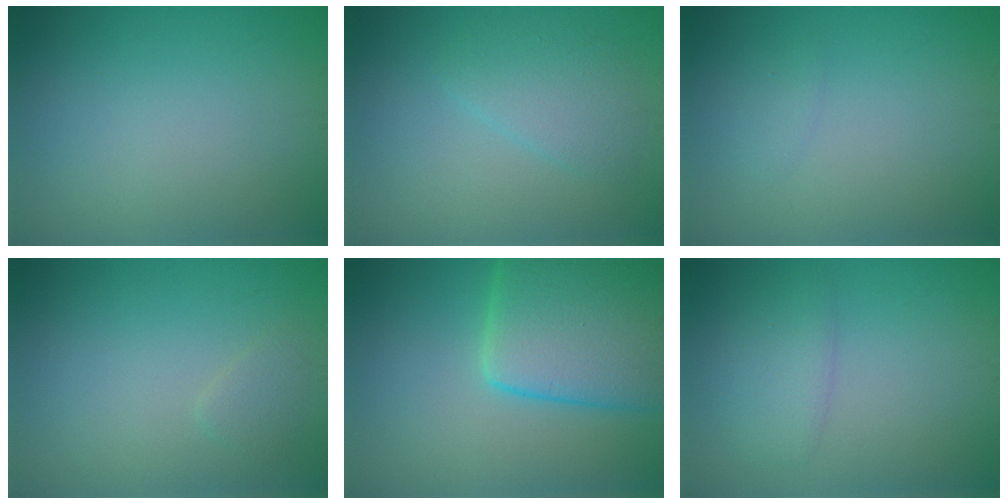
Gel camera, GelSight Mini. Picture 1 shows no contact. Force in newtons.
{"total": 2.8, "press": 2.7, "slide": 0.2}
{"total": 0.6, "press": 0.6, "slide": 0.0}
{"total": 1.1, "press": 1.1, "slide": 0.1}
{"total": 10.8, "press": 10.8, "slide": 0.5}
{"total": 2.2, "press": 2.2, "slide": 0.2}